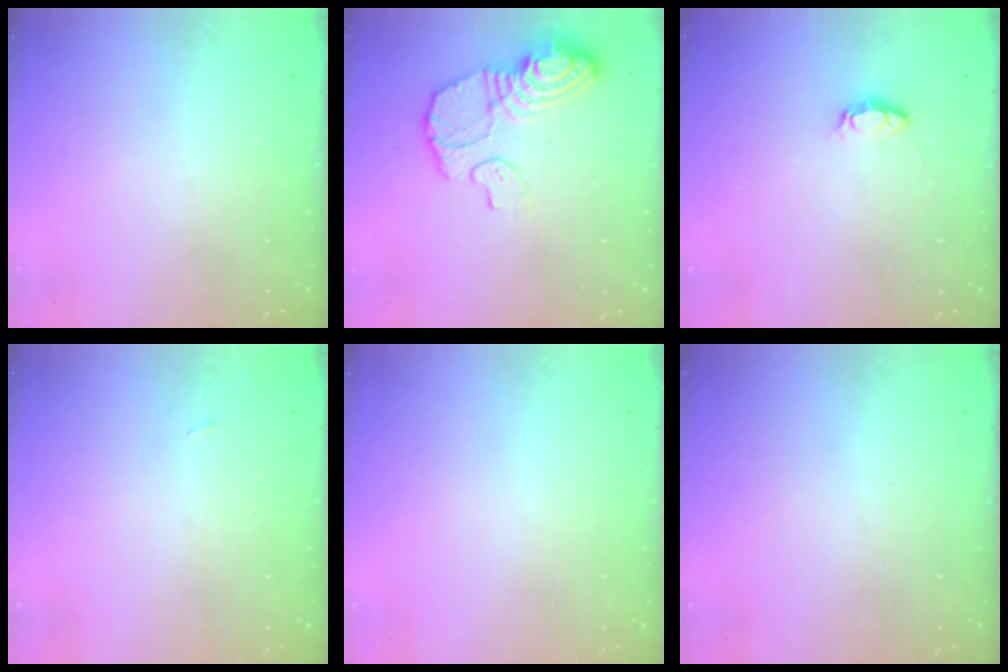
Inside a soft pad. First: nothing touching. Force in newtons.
{"total": 13.8, "press": 13.7, "slide": 1.2}
{"total": 3.8, "press": 3.7, "slide": 0.4}
{"total": 5.8, "press": 1.9, "slide": 5.5}
{"total": 0.0}
{"total": 0.0}